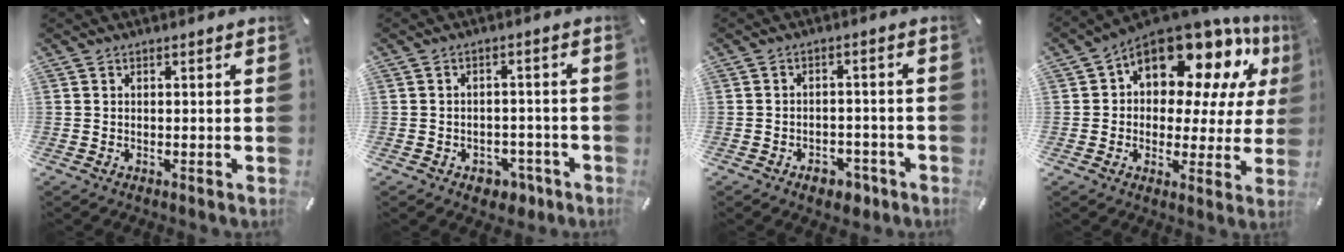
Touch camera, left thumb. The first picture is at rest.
{"total": 5.1, "force": [-2.4, 3.8, 2.2], "torque": [-0.024, 0.014, -0.041]}
{"total": 4.9, "force": [-3.0, 3.3, 2.2], "torque": [-0.029, 0.019, -0.050]}
{"total": 15.5, "force": [10.0, 8.2, 8.5], "torque": [-0.139, -0.081, 0.175]}